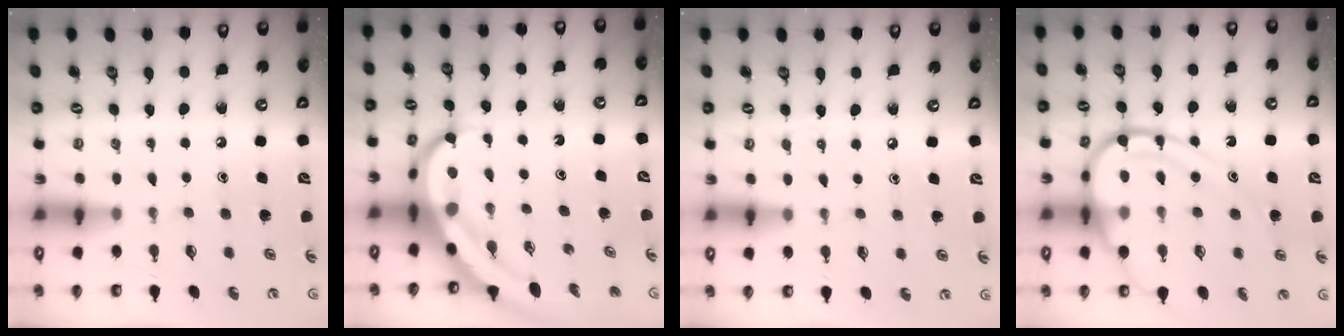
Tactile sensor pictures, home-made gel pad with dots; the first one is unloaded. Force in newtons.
{"total": 10.1, "press": 10.1, "slide": 1.1}
{"total": 2.8, "press": 2.8, "slide": 0.3}
{"total": 14.9, "press": 14.8, "slide": 1.9}